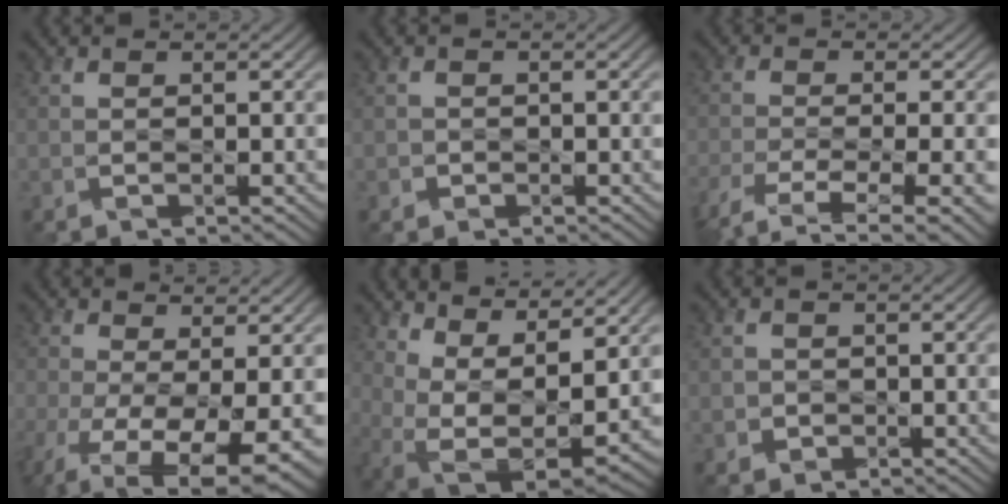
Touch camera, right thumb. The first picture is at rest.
{"total": 1.1, "force": [-0.5, 1.0, 0.1], "torque": [0.003, -0.004, -0.011]}
{"total": 7.9, "force": [-4.3, 2.4, 6.2], "torque": [-0.127, -0.023, -0.074]}
{"total": 11.5, "force": [-4.2, 4.9, 9.5], "torque": [-0.196, -0.039, -0.057]}
{"total": 11.2, "force": [4.5, 5.1, 8.8], "torque": [-0.175, -0.009, 0.089]}
{"total": 1.6, "force": [-0.5, 1.5, 0.3], "torque": [0.000, -0.005, -0.011]}